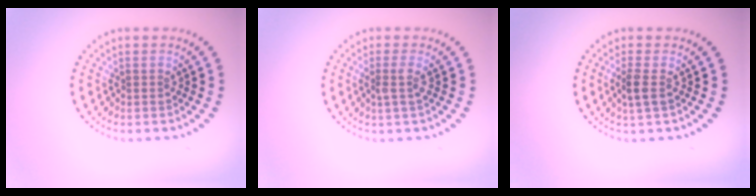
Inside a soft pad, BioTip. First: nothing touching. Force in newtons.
{"total": 1.2, "press": 1.0, "slide": 0.6}
{"total": 1.7, "press": 1.5, "slide": 0.9}